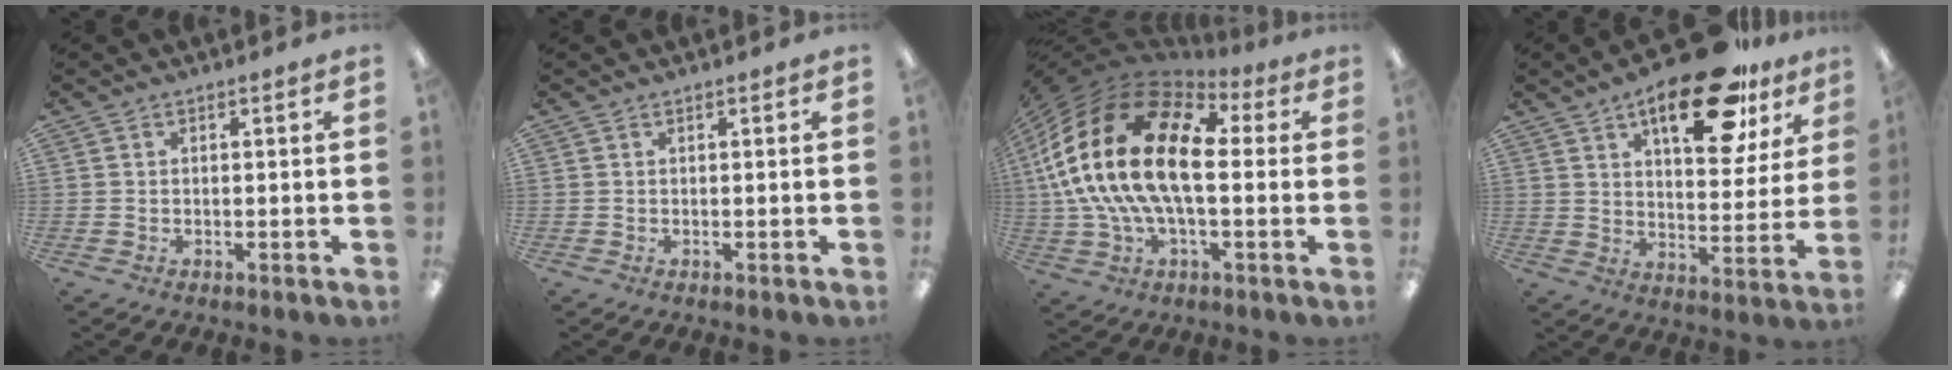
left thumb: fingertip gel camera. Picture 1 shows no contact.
{"total": 0.0}
{"total": 24.3, "force": [3.6, 12.6, 20.5], "torque": [-0.437, -0.005, 0.061]}
{"total": 20.7, "force": [12.7, 8.8, 13.8], "torque": [-0.189, -0.063, 0.201]}